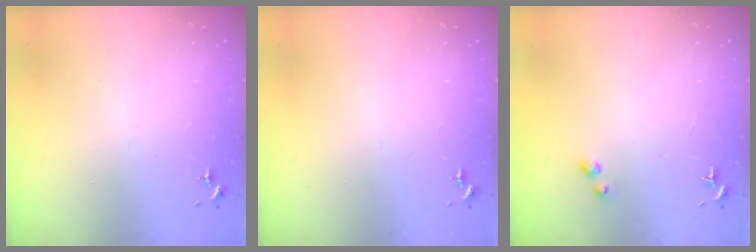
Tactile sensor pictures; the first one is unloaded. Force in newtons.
{"total": 0.0}
{"total": 3.1, "press": 3.0, "slide": 0.4}